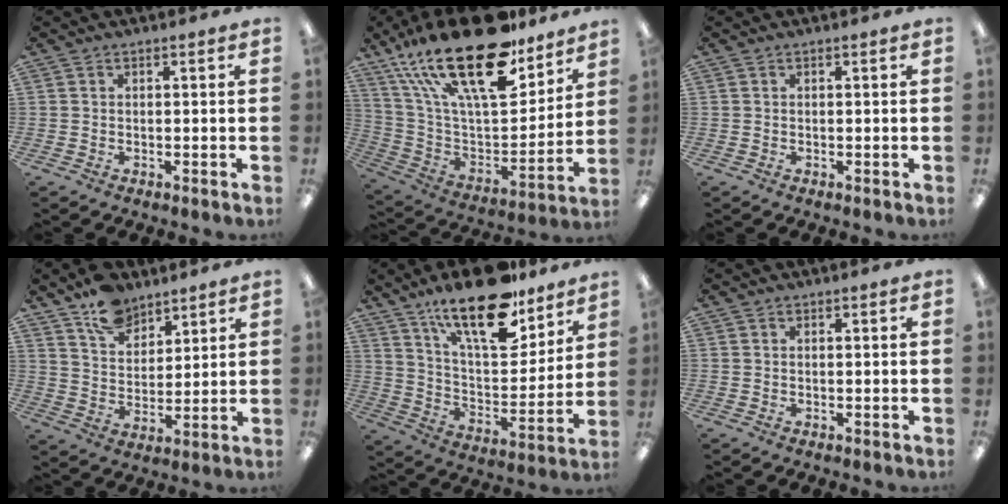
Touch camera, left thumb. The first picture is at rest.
{"total": 30.0, "force": [18.9, 11.7, 20.2], "torque": [-0.367, -0.116, 0.322]}
{"total": 0.0}
{"total": 10.7, "force": [8.1, 6.0, 3.6], "torque": [-0.068, -0.040, 0.152]}
{"total": 21.6, "force": [15.5, 8.1, 12.8], "torque": [-0.210, -0.097, 0.265]}
{"total": 0.0}